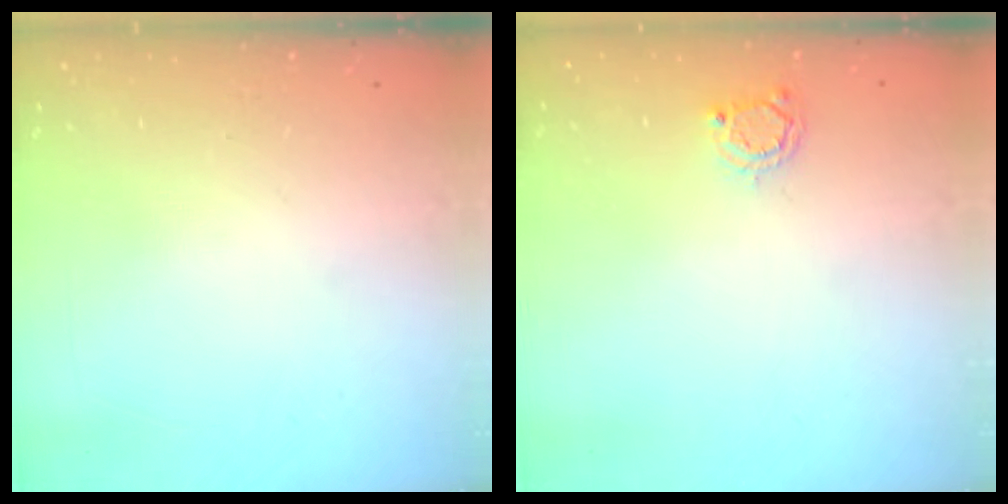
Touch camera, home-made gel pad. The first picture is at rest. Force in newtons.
{"total": 3.0, "press": 3.0, "slide": 0.4}